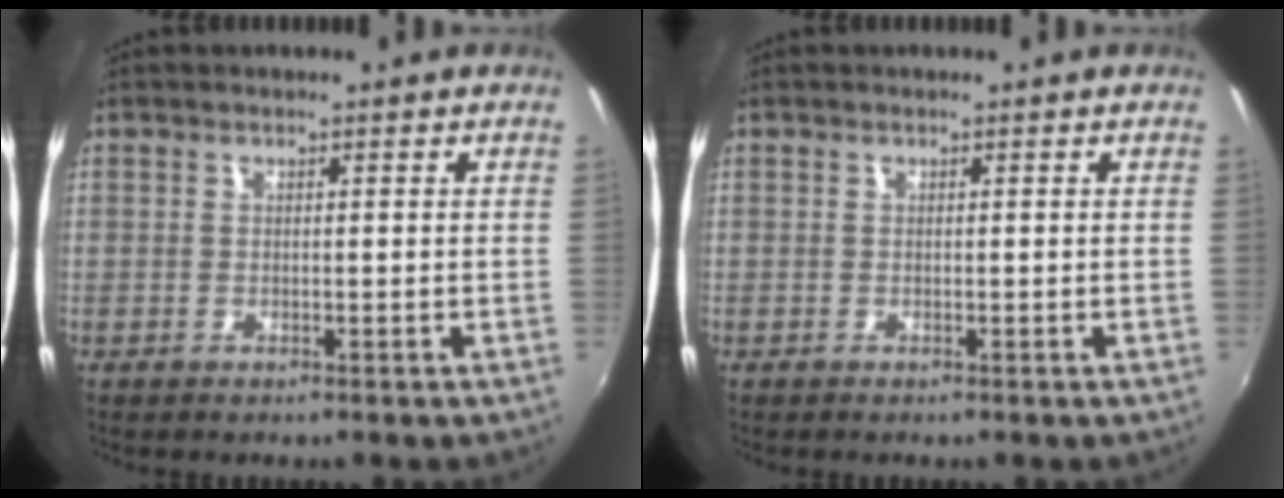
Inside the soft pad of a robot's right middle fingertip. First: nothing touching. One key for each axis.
{"total": 0.0}